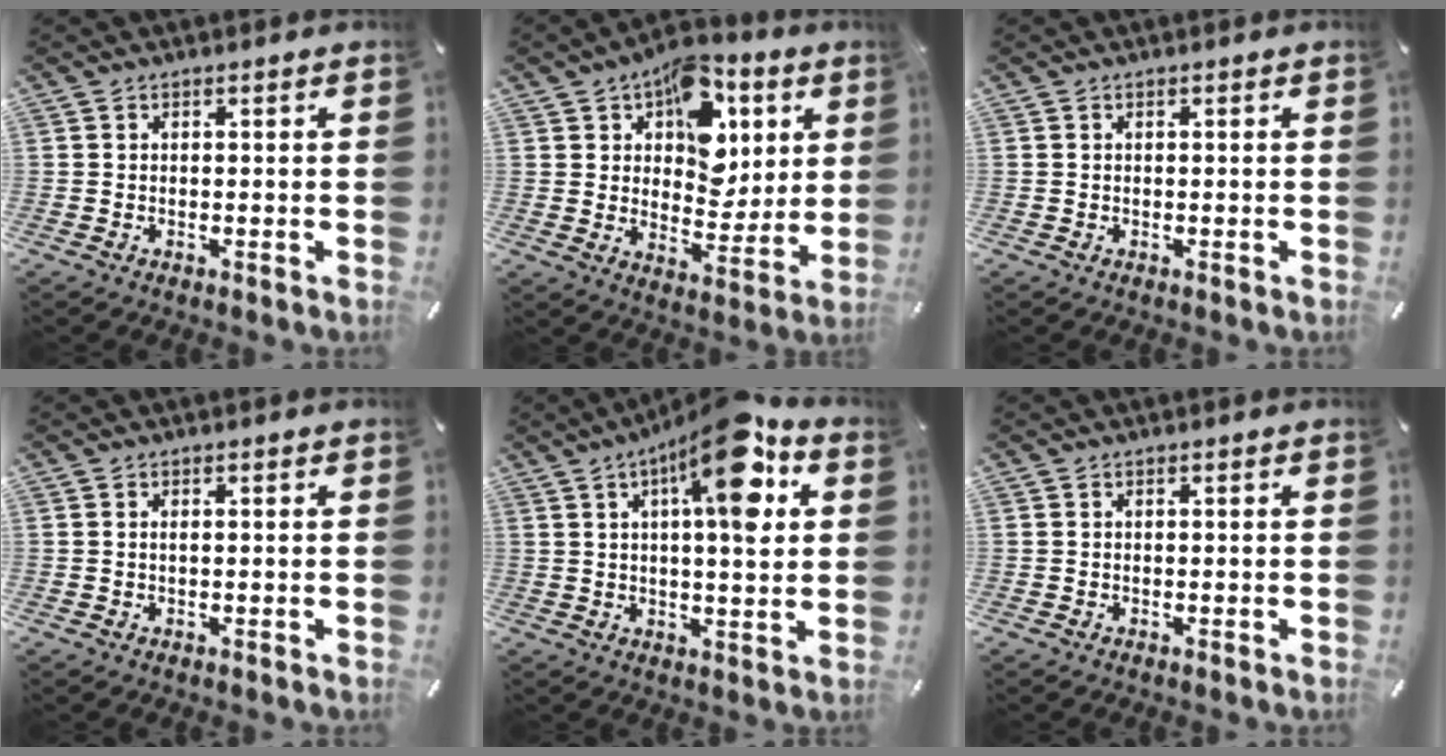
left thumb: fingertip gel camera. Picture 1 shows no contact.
{"total": 15.2, "force": [6.8, 10.2, 8.9], "torque": [-0.126, -0.036, 0.124]}
{"total": 0.0}
{"total": 0.6, "force": [0.1, 0.2, 0.6], "torque": [-0.013, -0.001, 0.002]}
{"total": 16.6, "force": [7.4, 4.8, 14.1], "torque": [-0.207, -0.034, 0.110]}
{"total": 0.0}